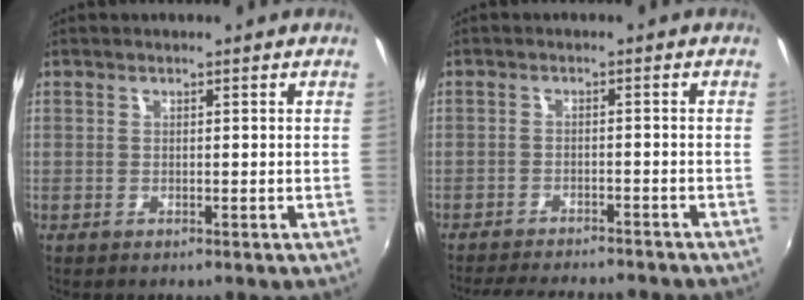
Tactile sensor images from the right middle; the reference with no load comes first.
{"total": 12.5, "force": [-11.2, 2.2, 4.9], "torque": [-0.106, -0.016, -0.161]}